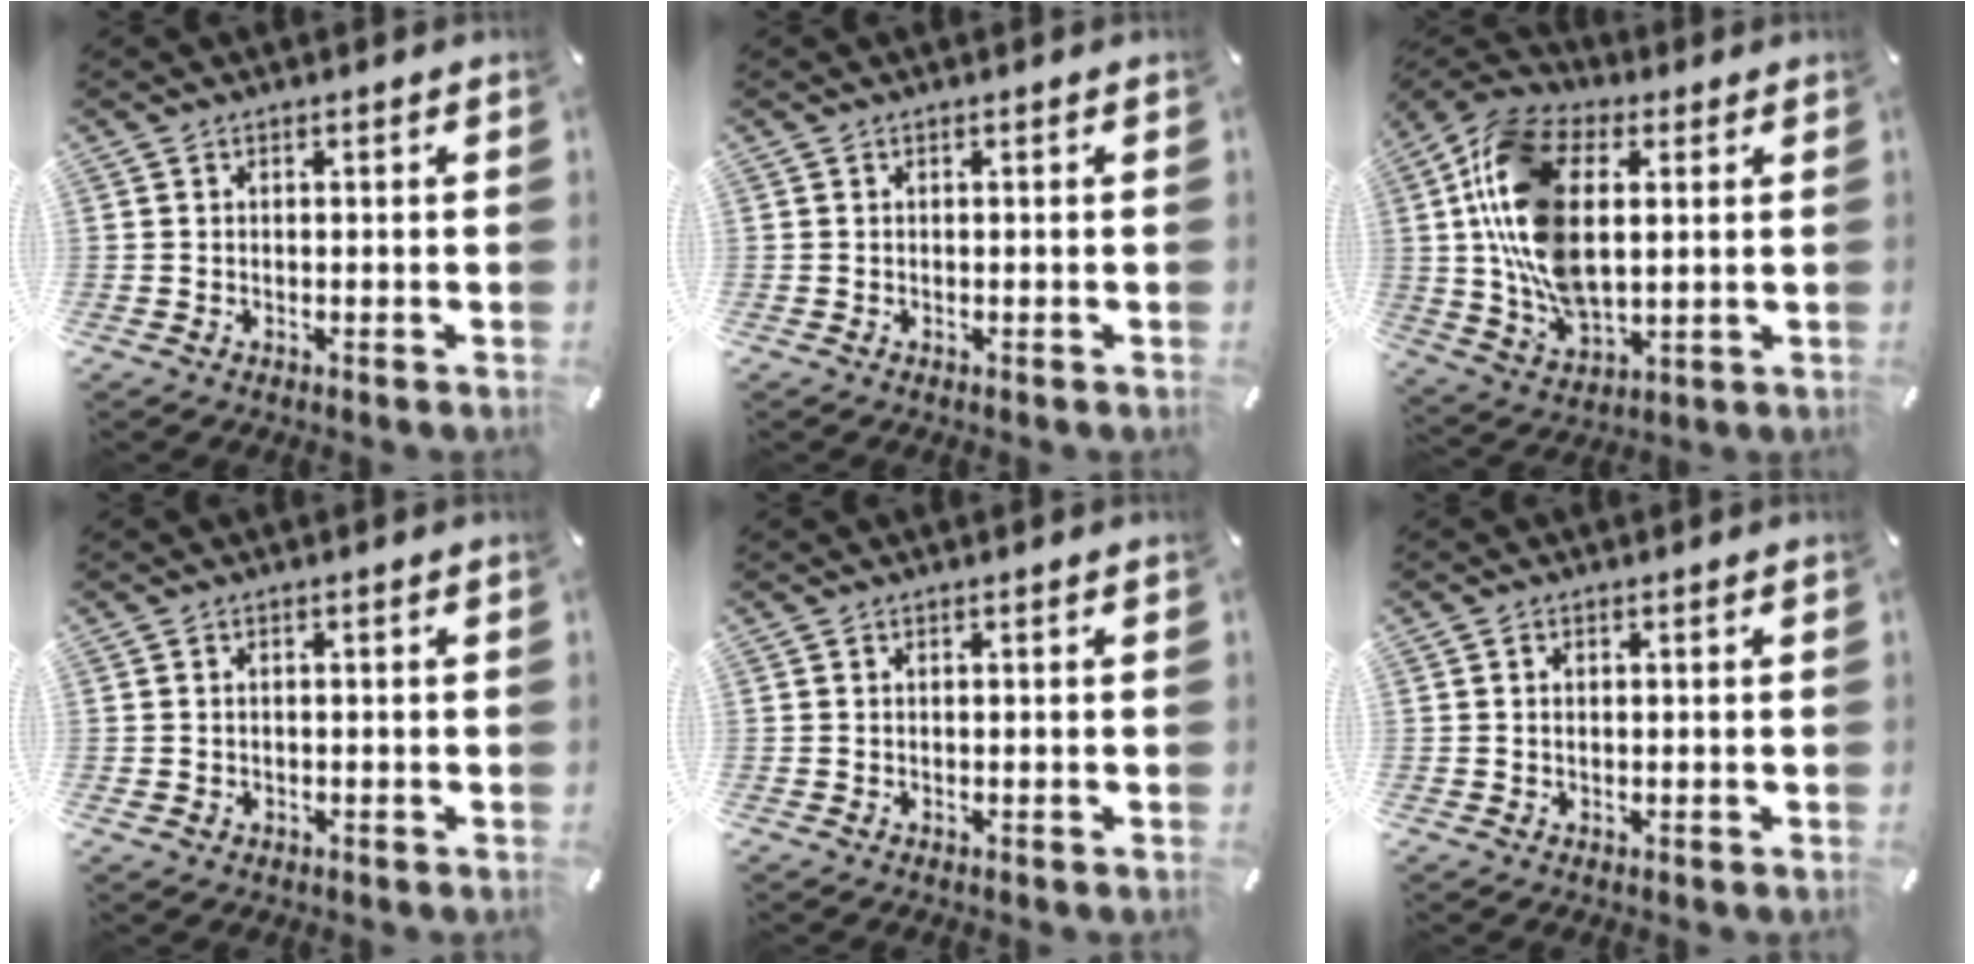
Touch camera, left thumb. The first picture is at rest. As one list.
[{"total": 0.0}, {"total": 18.6, "force": [2.5, 11.8, 14.1], "torque": [-0.332, -0.002, 0.043]}, {"total": 1.0, "force": [-0.1, 0.9, 0.5], "torque": [-0.012, 0.005, -0.004]}, {"total": 0.0}, {"total": 1.0, "force": [0.1, 0.6, 0.8], "torque": [-0.018, 0.003, 0.000]}]